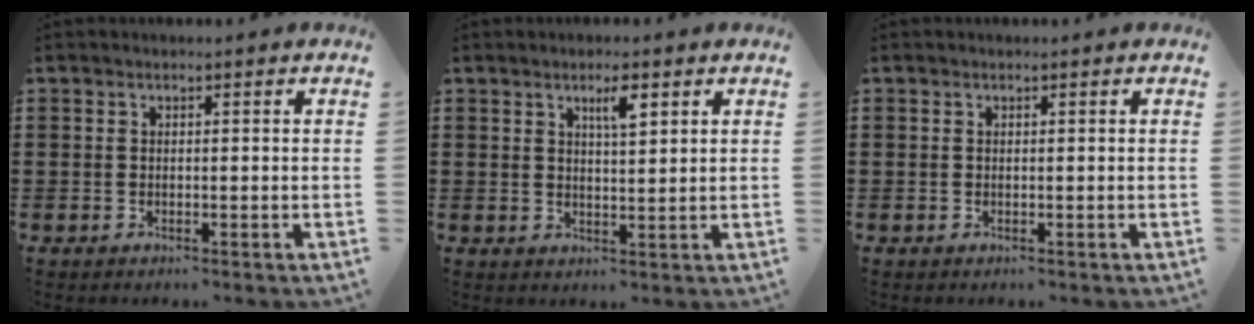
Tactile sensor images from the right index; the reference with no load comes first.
{"total": 3.1, "force": [1.7, 0.5, 2.5], "torque": [-0.044, 0.001, 0.026]}
{"total": 0.0}